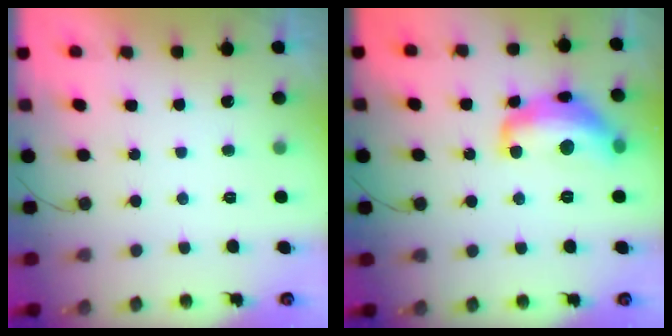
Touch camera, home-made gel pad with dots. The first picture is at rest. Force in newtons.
{"total": 14.5, "press": 14.5, "slide": 0.8}